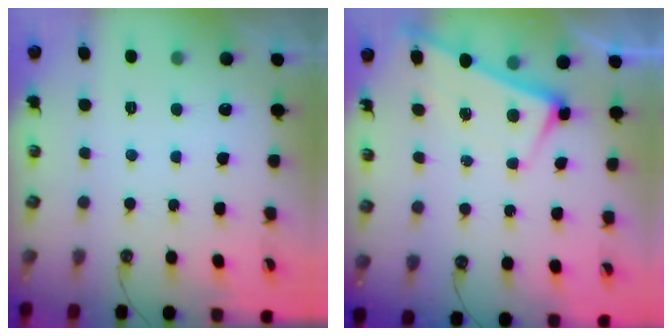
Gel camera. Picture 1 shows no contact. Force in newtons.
{"total": 2.4, "press": 2.4, "slide": 0.1}